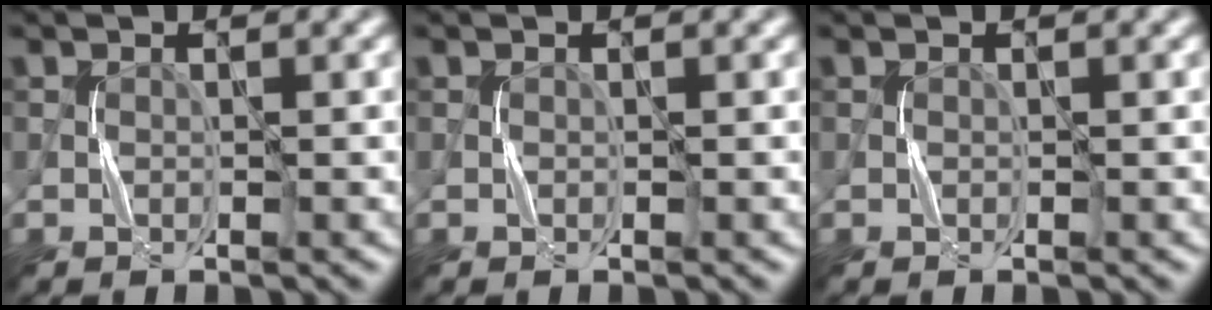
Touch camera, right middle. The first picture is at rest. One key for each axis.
{"total": 0.0}
{"total": 0.0}